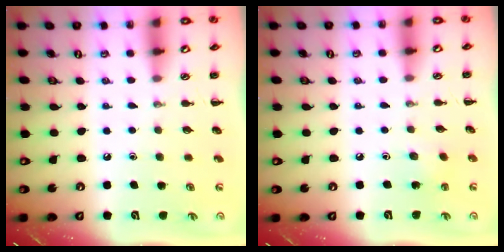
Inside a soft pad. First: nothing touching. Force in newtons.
{"total": 1.5, "press": 1.4, "slide": 0.7}